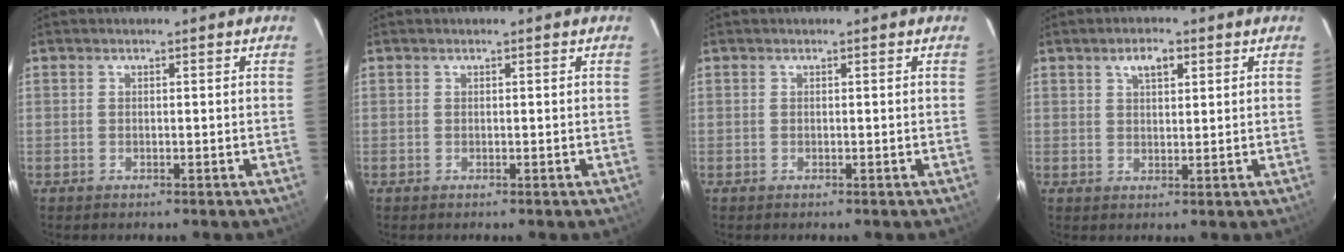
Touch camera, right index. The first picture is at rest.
{"total": 0.0}
{"total": 0.0}
{"total": 3.9, "force": [2.0, 1.9, 2.8], "torque": [-0.046, 0.013, 0.035]}